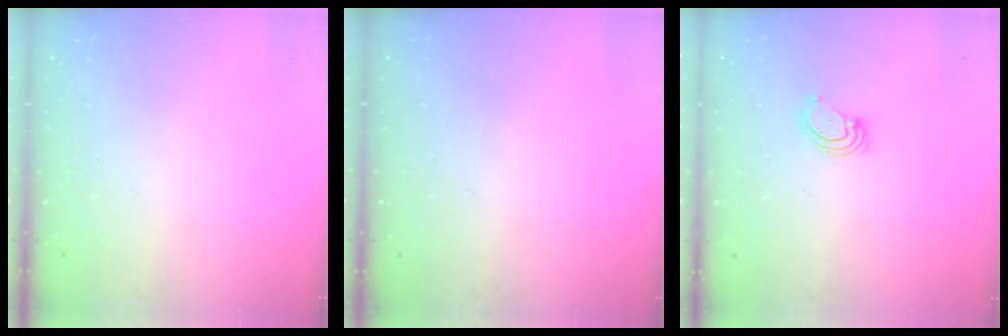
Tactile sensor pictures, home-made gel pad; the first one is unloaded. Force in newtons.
{"total": 0.0}
{"total": 3.6, "press": 3.6, "slide": 0.4}